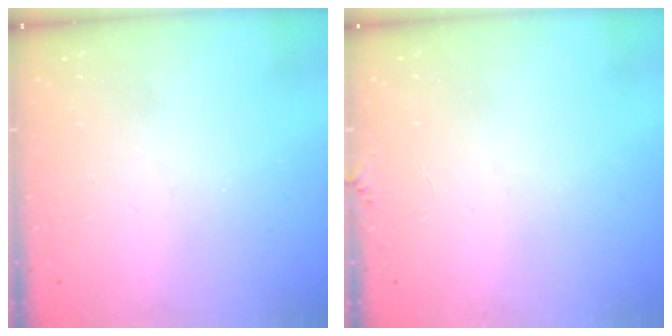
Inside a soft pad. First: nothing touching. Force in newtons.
{"total": 3.5, "press": 3.4, "slide": 0.3}